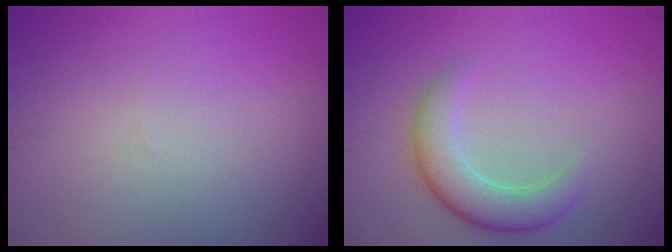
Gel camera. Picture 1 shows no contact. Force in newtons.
{"total": 4.1, "press": 4.1, "slide": 0.4}